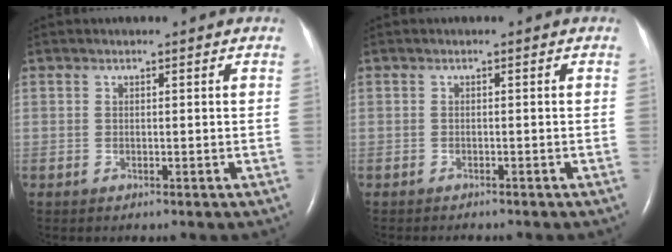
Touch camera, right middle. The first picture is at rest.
{"total": 2.2, "force": [-2.0, 0.5, 0.9], "torque": [-0.015, -0.005, -0.021]}